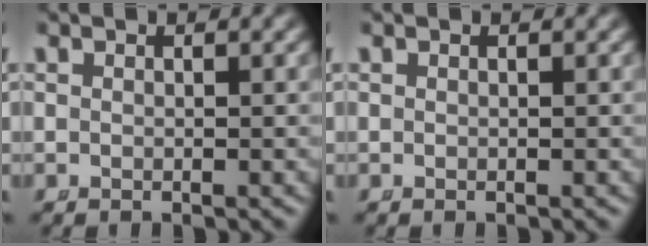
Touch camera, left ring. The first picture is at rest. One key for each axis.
{"total": 0.0}